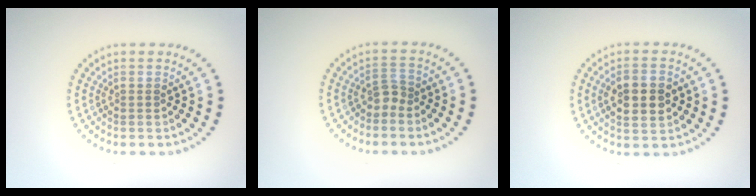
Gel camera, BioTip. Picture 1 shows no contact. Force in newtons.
{"total": 1.6, "press": 1.1, "slide": 1.1}
{"total": 4.6, "press": 4.6, "slide": 0.1}